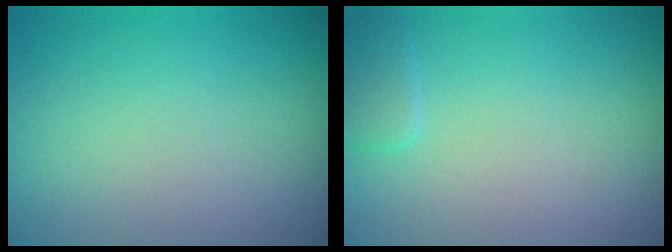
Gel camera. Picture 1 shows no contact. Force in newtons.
{"total": 1.2, "press": 1.2, "slide": 0.1}